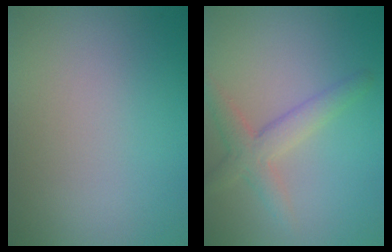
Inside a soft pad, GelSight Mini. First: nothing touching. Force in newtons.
{"total": 3.2, "press": 3.2, "slide": 0.1}